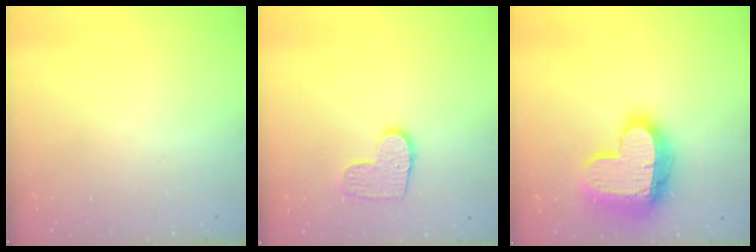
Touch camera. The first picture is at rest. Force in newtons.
{"total": 8.7, "press": 8.7, "slide": 0.4}
{"total": 19.1, "press": 19.0, "slide": 1.5}